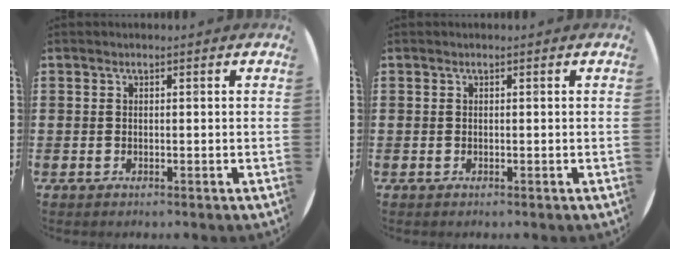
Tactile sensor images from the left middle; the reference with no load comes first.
{"total": 0.0}